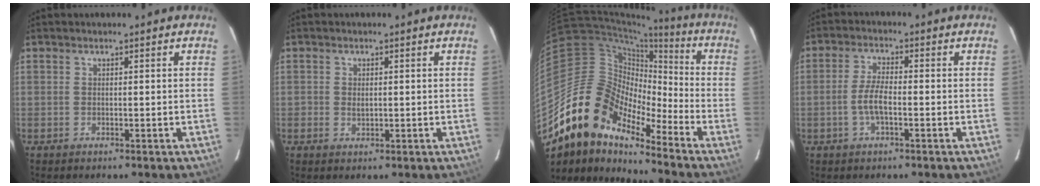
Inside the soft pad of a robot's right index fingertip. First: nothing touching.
{"total": 1.5, "force": [0.0, 1.1, 1.0], "torque": [-0.018, 0.001, 0.000]}
{"total": 17.2, "force": [-13.3, 7.4, 7.9], "torque": [-0.138, 0.010, -0.268]}
{"total": 4.7, "force": [-1.5, 1.3, 4.2], "torque": [-0.089, 0.003, -0.028]}